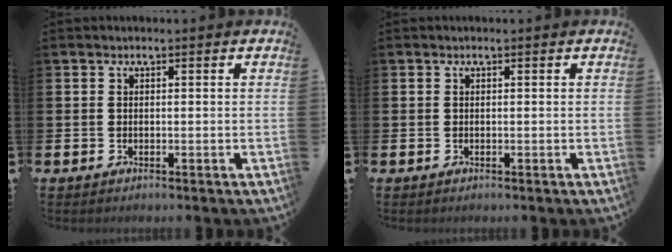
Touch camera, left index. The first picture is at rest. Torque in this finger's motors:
{"motor_torque": [0.00, 0.00, 0.00, 0.00]}